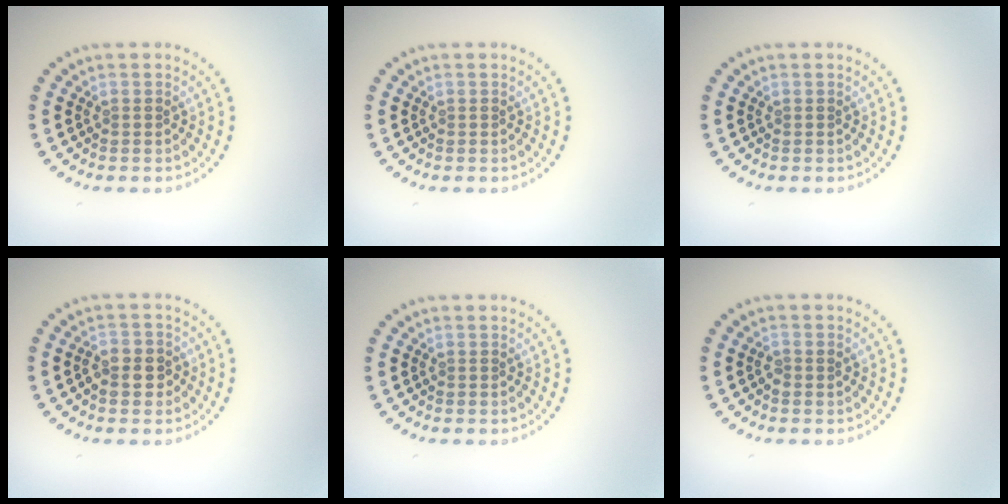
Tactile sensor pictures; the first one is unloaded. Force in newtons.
{"total": 0.0}
{"total": 0.0}
{"total": 2.6, "press": 2.5, "slide": 0.7}
{"total": 0.0}
{"total": 0.8, "press": 0.8, "slide": 0.1}